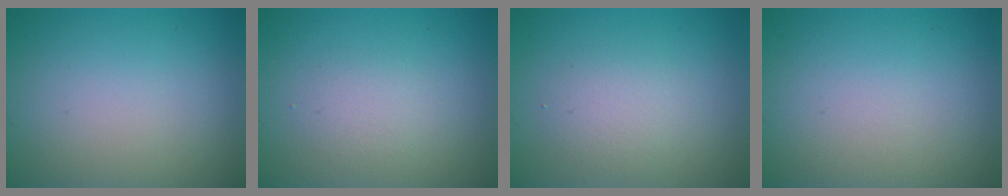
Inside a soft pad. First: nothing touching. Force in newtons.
{"total": 1.7, "press": 1.6, "slide": 0.1}
{"total": 2.2, "press": 2.2, "slide": 0.0}
{"total": 0.0}